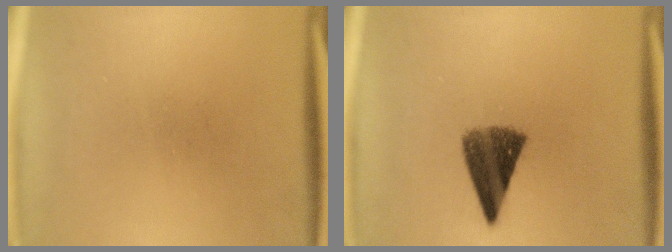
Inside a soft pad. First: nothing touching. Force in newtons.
{"total": 8.0}